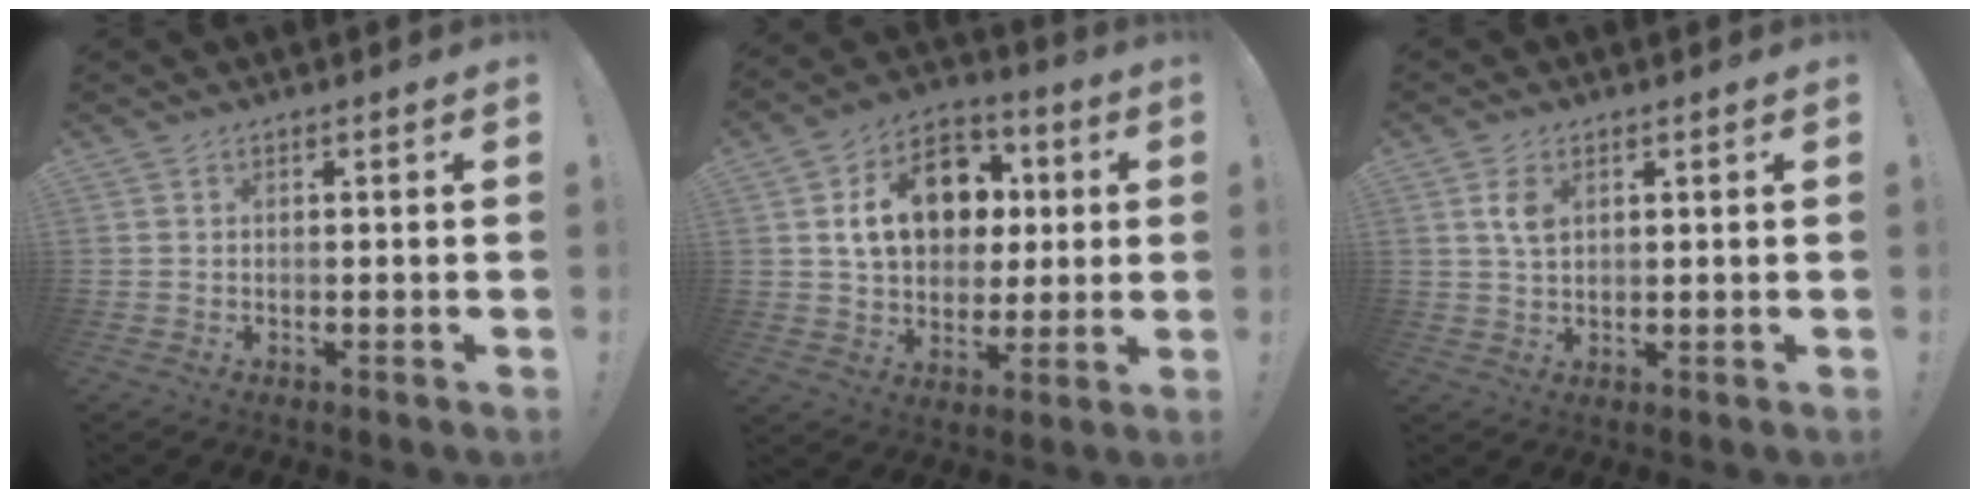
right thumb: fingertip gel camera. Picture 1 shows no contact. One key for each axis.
{"total": 17.7, "fx": 4.4, "fy": 13.2, "fz": 10.9, "tx": -0.148, "ty": -0.002, "tz": 0.087}
{"total": 4.6, "fx": 1.7, "fy": 2.8, "fz": 3.3, "tx": -0.053, "ty": -0.001, "tz": 0.029}